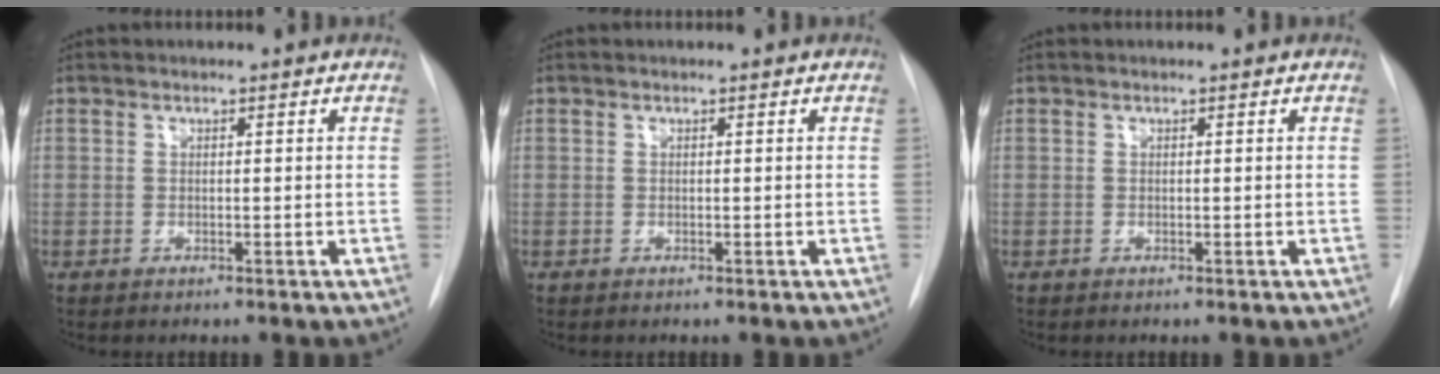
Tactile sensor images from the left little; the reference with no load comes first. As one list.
[{"total": 0.0}, {"total": 0.0}]